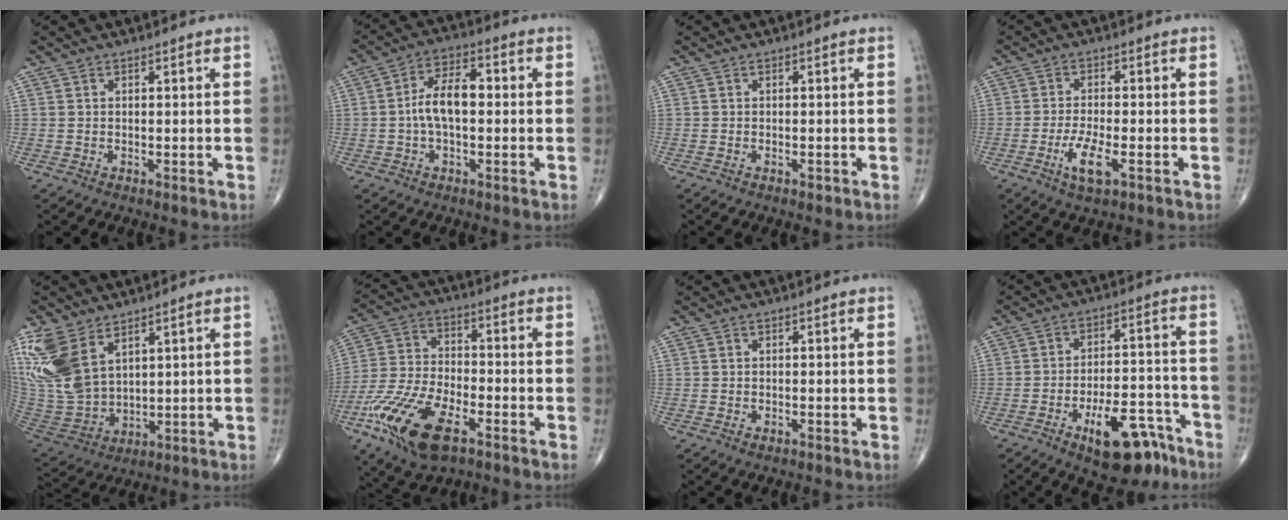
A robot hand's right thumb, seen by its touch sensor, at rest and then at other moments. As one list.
[{"total": 10.4, "force": [-0.7, 5.4, 8.8], "torque": [-0.151, 0.034, -0.020]}, {"total": 0.8, "force": [-0.5, 0.3, 0.5], "torque": [-0.008, 0.003, -0.008]}, {"total": 6.0, "force": [-2.6, 1.8, 5.1], "torque": [-0.104, 0.003, -0.045]}, {"total": 15.6, "force": [7.9, 8.8, 10.1], "torque": [-0.224, -0.031, 0.179]}, {"total": 17.3, "force": [-8.6, 7.7, 12.9], "torque": [-0.262, 0.014, -0.161]}, {"total": 0.8, "force": [-0.4, 0.4, 0.5], "torque": [-0.008, 0.003, -0.005]}, {"total": 14.5, "force": [-8.7, 6.0, 9.9], "torque": [-0.122, 0.066, -0.124]}]